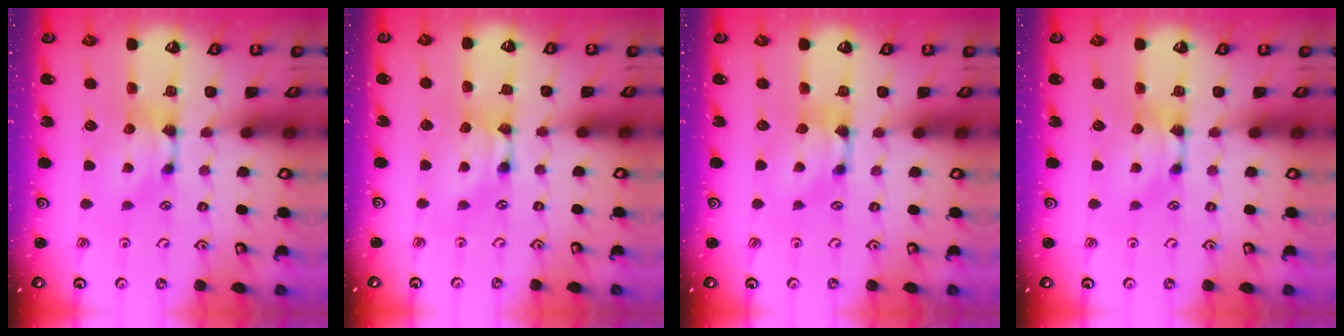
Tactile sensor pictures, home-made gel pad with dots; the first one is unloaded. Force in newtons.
{"total": 1.7, "press": 1.7, "slide": 0.1}
{"total": 0.6, "press": 0.3, "slide": 0.5}
{"total": 0.0}